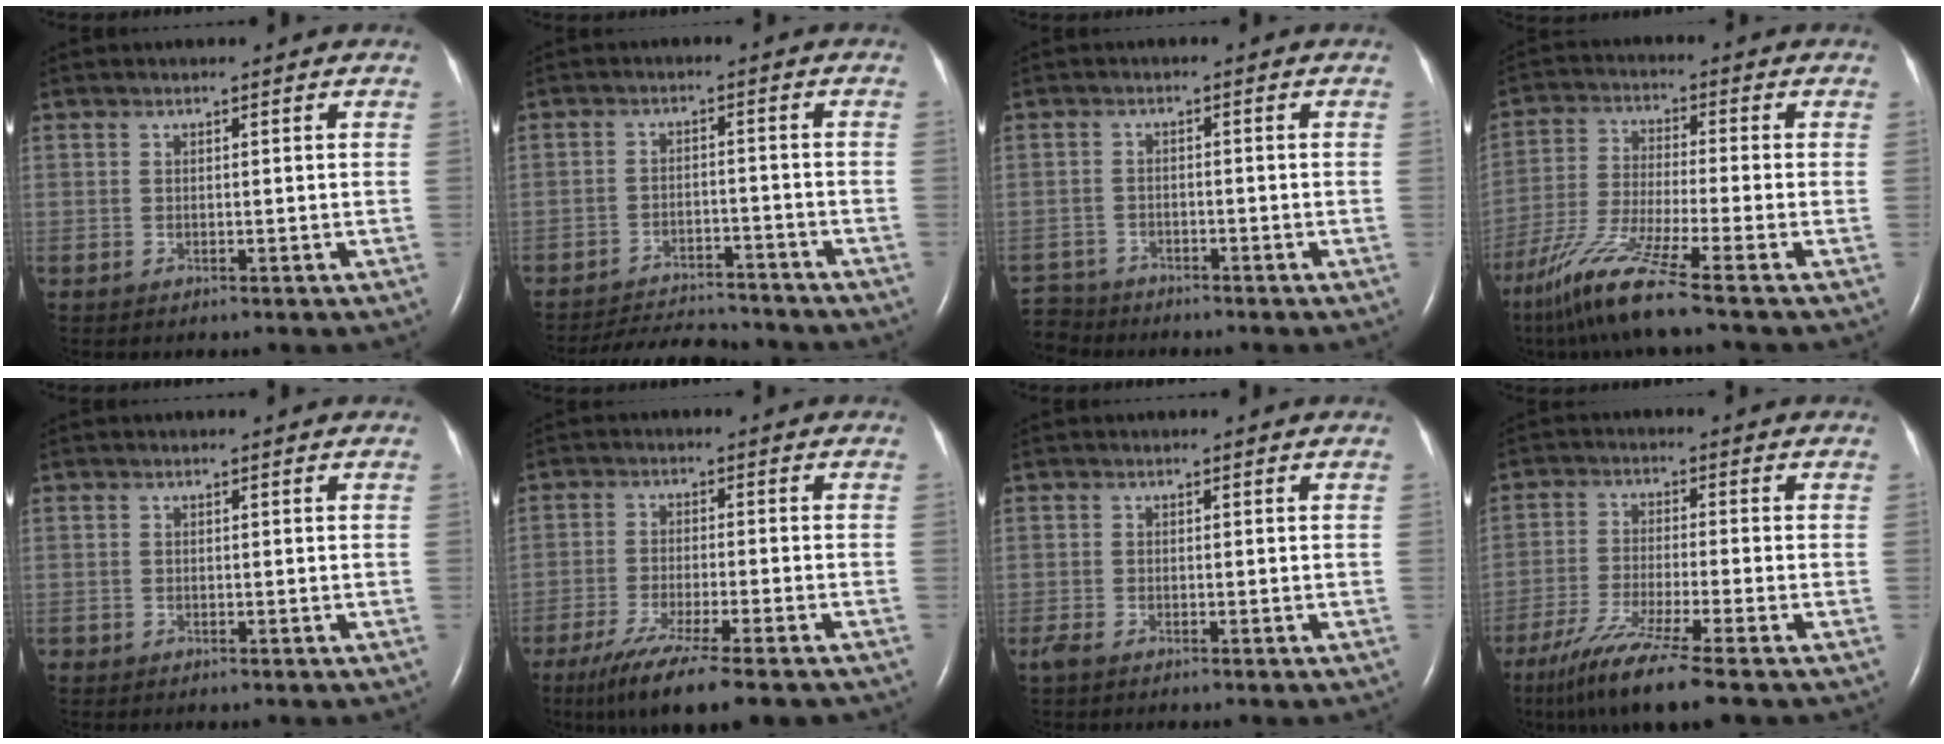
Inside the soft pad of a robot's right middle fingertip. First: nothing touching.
{"total": 10.4, "force": [-10.1, 1.3, 2.0], "torque": [-0.032, -0.007, -0.151]}
{"total": 5.3, "force": [-5.0, 1.7, -0.5], "torque": [0.010, -0.006, -0.096]}
{"total": 10.9, "force": [-7.5, -1.3, 7.8], "torque": [-0.162, -0.042, -0.143]}
{"total": 0.0}
{"total": 11.2, "force": [-8.3, 0.3, 7.5], "torque": [-0.120, -0.029, -0.128]}
{"total": 1.4, "force": [-1.1, 0.1, 0.8], "torque": [-0.027, -0.006, -0.026]}
{"total": 10.2, "force": [-7.3, -0.8, 7.2], "torque": [-0.134, -0.037, -0.127]}